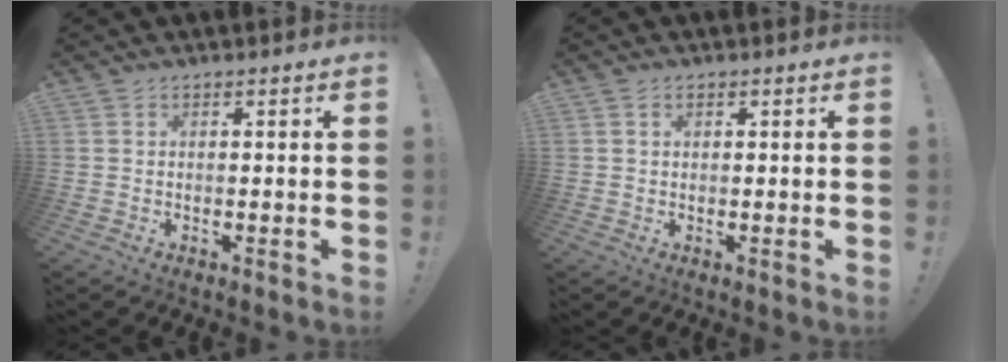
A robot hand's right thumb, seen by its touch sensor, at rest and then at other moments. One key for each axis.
{"total": 0.8, "fx": 0.4, "fy": 0.6, "fz": 0.4, "tx": -0.003, "ty": 0.000, "tz": 0.006}